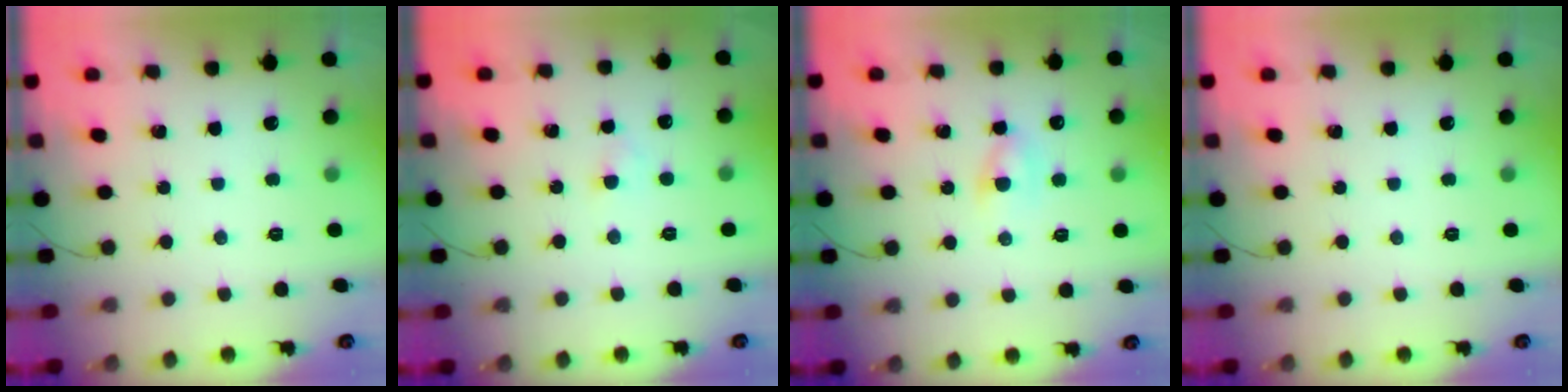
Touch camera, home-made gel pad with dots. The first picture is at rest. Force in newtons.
{"total": 1.6, "press": 1.4, "slide": 0.8}
{"total": 3.3, "press": 3.1, "slide": 1.1}
{"total": 0.0}